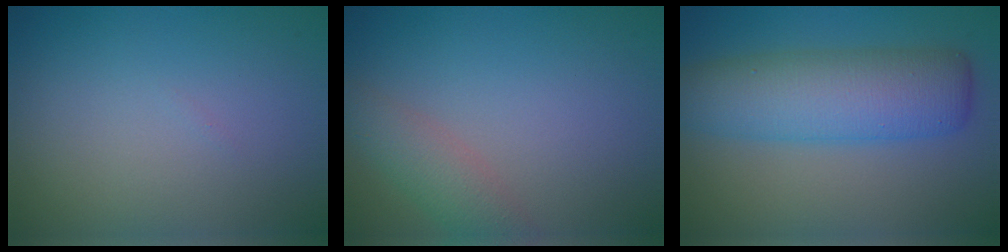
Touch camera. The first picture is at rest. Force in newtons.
{"total": 2.5, "press": 2.5, "slide": 0.1}
{"total": 7.2, "press": 7.2, "slide": 0.2}